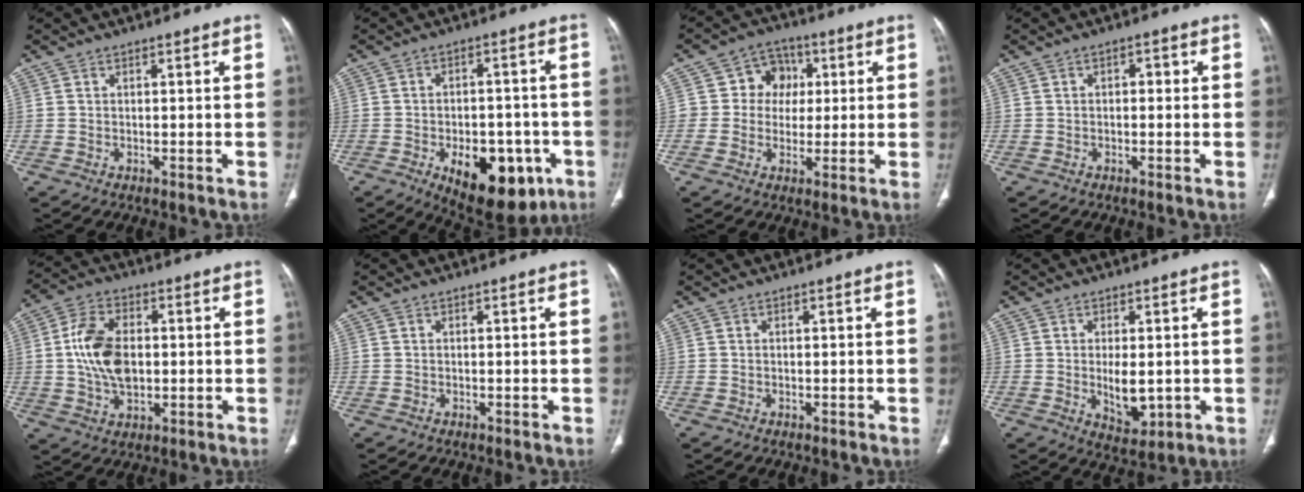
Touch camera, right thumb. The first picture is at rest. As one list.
[{"total": 16.5, "force": [-6.8, 9.2, 11.9], "torque": [-0.138, 0.020, -0.080]}, {"total": 7.9, "force": [1.2, 7.2, 3.0], "torque": [0.006, 0.011, 0.011]}, {"total": 1.5, "force": [0.0, 1.0, 1.2], "torque": [-0.006, 0.006, -0.006]}, {"total": 11.7, "force": [0.5, 7.3, 9.2], "torque": [-0.167, 0.005, 0.014]}, {"total": 0.0}, {"total": 0.0}, {"total": 6.5, "force": [-0.5, 3.4, 5.5], "torque": [-0.076, -0.013, 0.005]}]